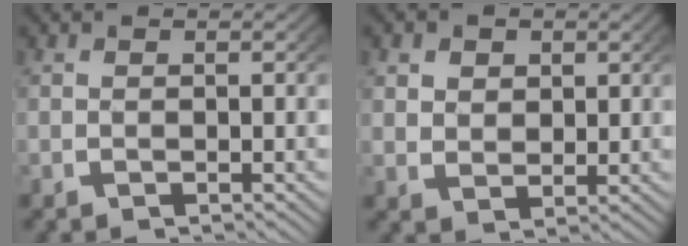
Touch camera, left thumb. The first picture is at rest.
{"total": 2.7, "force": [1.0, 2.2, 1.2], "torque": [-0.022, -0.012, 0.029]}